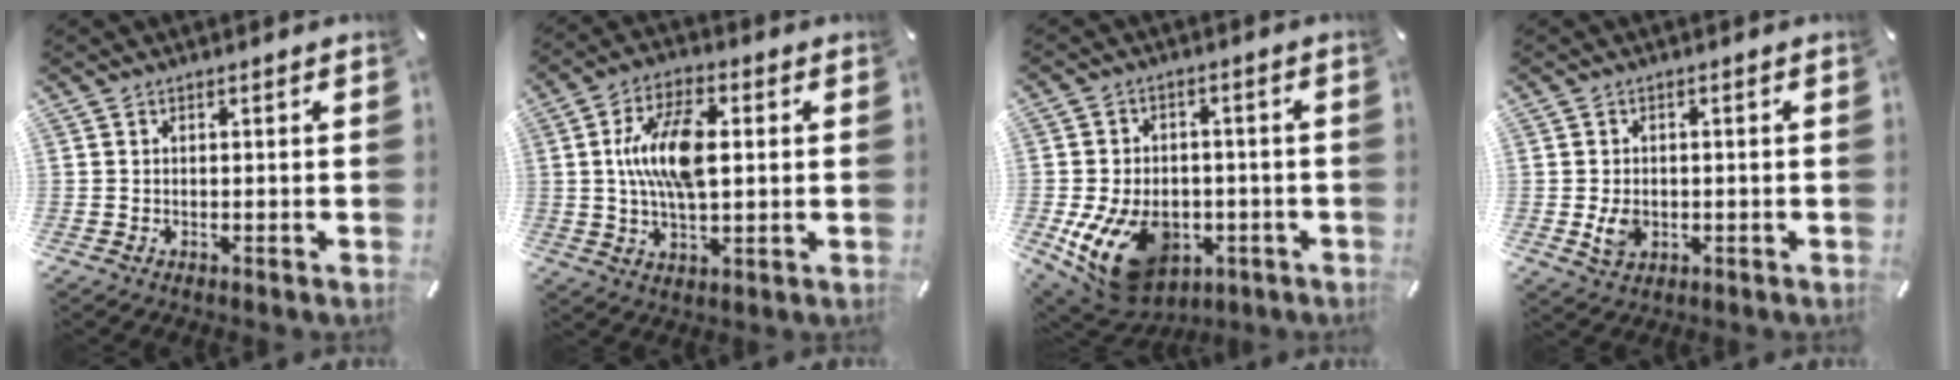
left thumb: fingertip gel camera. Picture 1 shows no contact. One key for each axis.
{"total": 13.5, "fx": 1.7, "fy": 6.8, "fz": 11.5, "tx": -0.229, "ty": 0.000, "tz": 0.024}
{"total": 16.3, "fx": -5.8, "fy": 11.3, "fz": 10.2, "tx": -0.198, "ty": 0.027, "tz": -0.089}
{"total": 4.1, "fx": -0.6, "fy": 3.2, "fz": 2.4, "tx": -0.048, "ty": -0.002, "tz": -0.013}